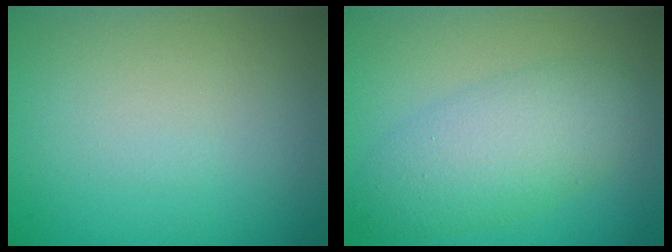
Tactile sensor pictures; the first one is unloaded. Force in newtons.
{"total": 5.3, "press": 5.3, "slide": 0.0}